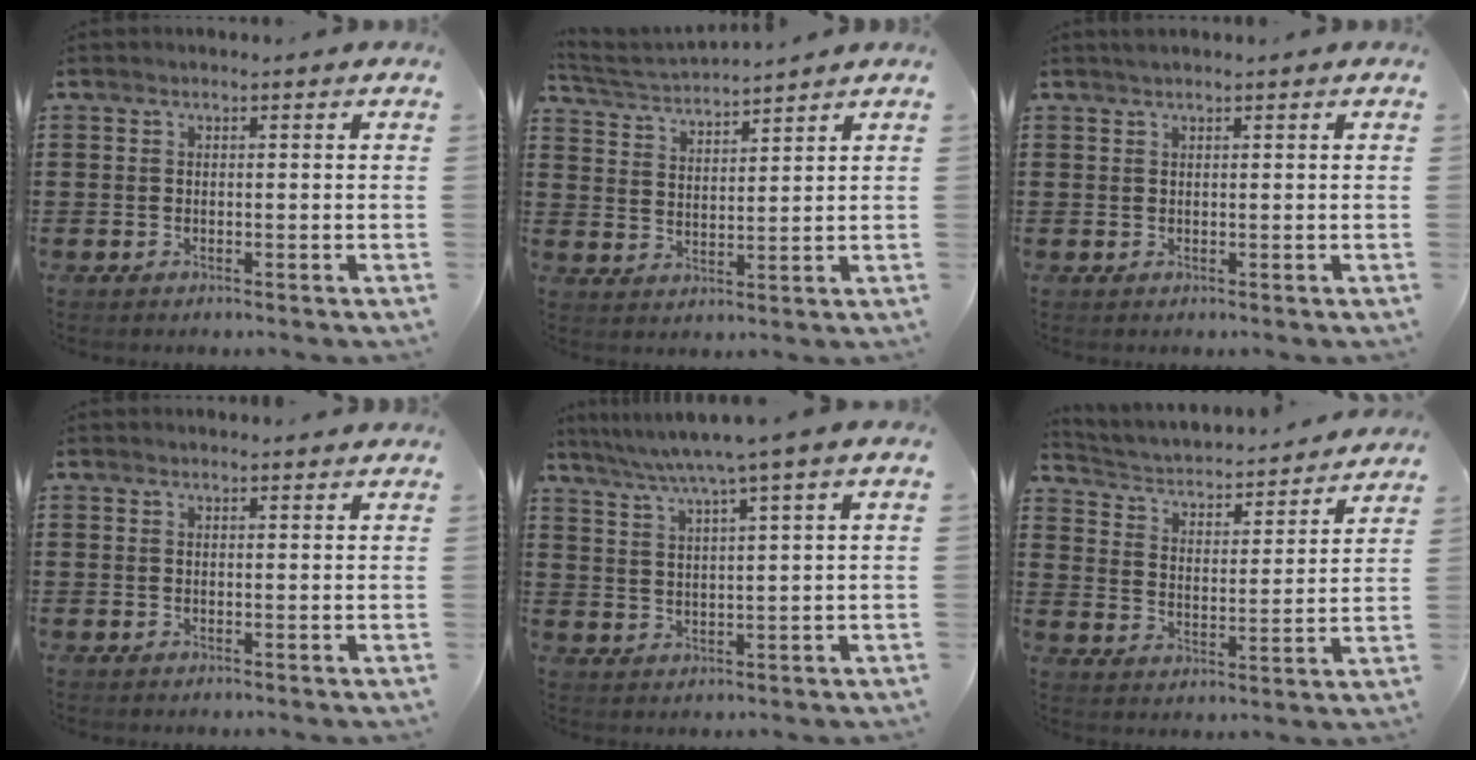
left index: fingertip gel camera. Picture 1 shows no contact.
{"total": 3.2, "force": [3.2, -0.3, 0.3], "torque": [-0.021, -0.017, 0.054]}
{"total": 0.8, "force": [0.7, 0.0, 0.4], "torque": [-0.009, -0.001, 0.013]}
{"total": 0.9, "force": [0.9, 0.1, 0.2], "torque": [-0.005, 0.000, 0.018]}
{"total": 5.5, "force": [4.0, -0.8, 3.7], "torque": [-0.083, -0.018, 0.064]}
{"total": 2.6, "force": [2.5, 0.6, 0.6], "torque": [-0.030, -0.028, 0.031]}